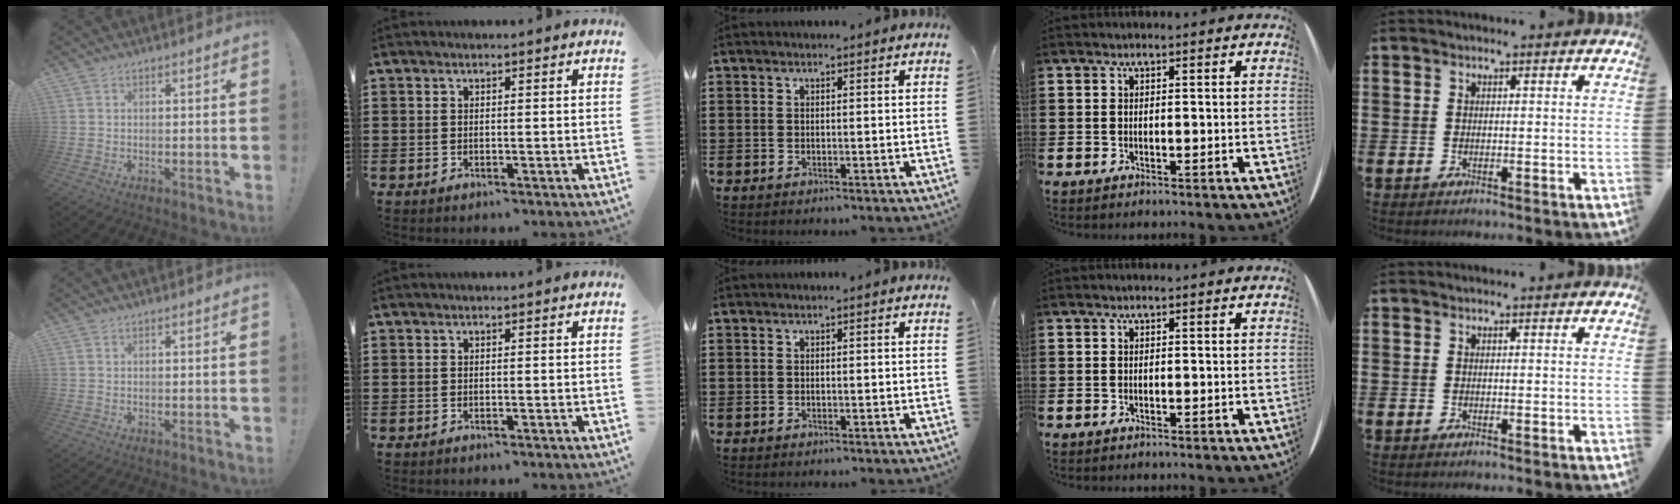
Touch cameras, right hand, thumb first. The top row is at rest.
{}